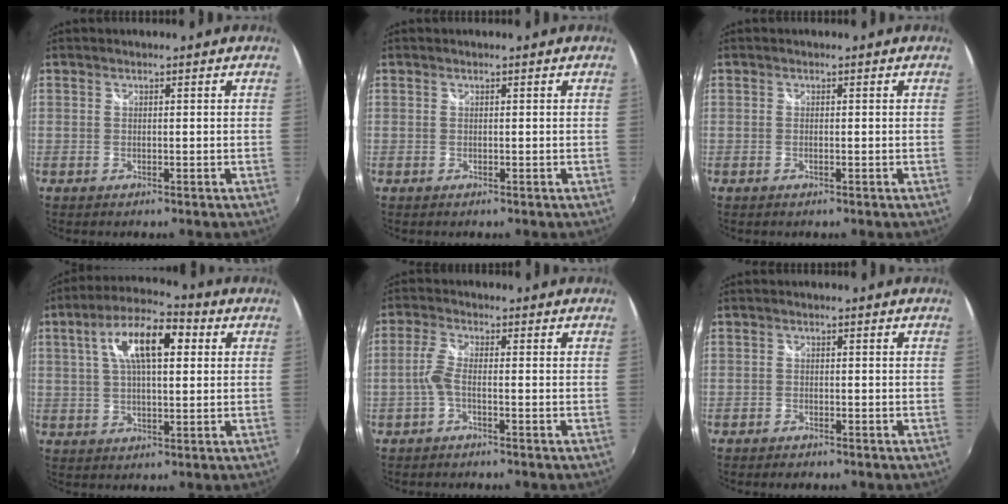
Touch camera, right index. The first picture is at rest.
{"total": 0.0}
{"total": 0.0}
{"total": 12.2, "force": [3.5, 4.8, 10.6], "torque": [-0.190, 0.028, 0.053]}
{"total": 2.8, "force": [-1.4, 0.4, 2.4], "torque": [-0.064, 0.004, -0.031]}
{"total": 2.1, "force": [-1.8, 0.8, 0.7], "torque": [-0.021, -0.005, -0.031]}